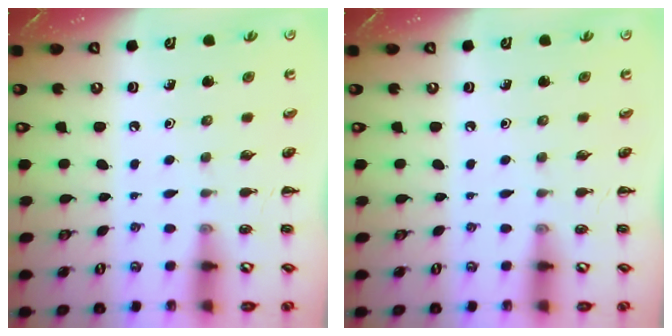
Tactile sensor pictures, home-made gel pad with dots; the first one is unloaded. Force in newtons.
{"total": 0.0}